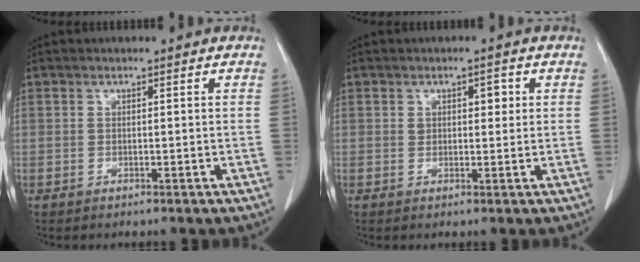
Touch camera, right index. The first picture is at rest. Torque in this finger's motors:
{"motor_torque": [0.03, 0.01, 0.01, 0.00]}